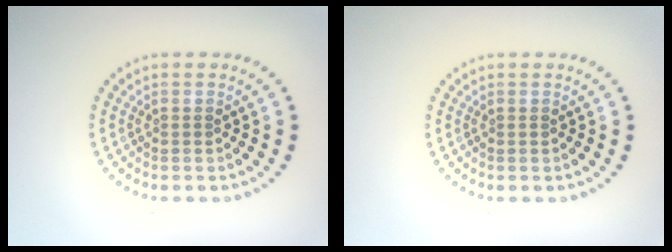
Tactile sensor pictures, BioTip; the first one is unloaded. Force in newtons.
{"total": 0.0}